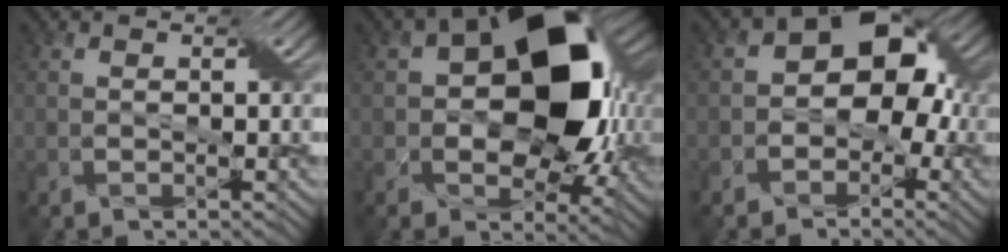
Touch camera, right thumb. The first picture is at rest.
{"total": 16.3, "force": [2.8, 10.3, 12.4], "torque": [-0.181, 0.010, 0.043]}
{"total": 8.9, "force": [-0.2, 6.4, 6.2], "torque": [-0.070, 0.011, -0.018]}